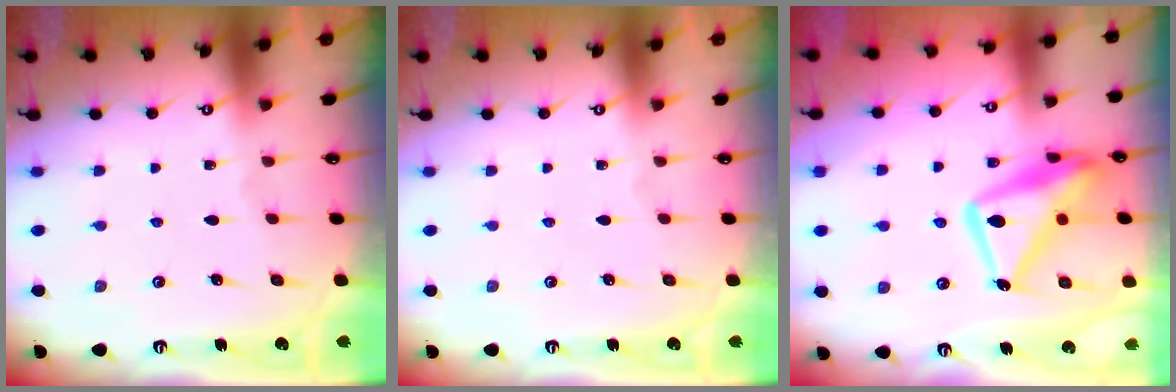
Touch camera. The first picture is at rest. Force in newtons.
{"total": 0.0}
{"total": 18.5, "press": 18.4, "slide": 1.7}